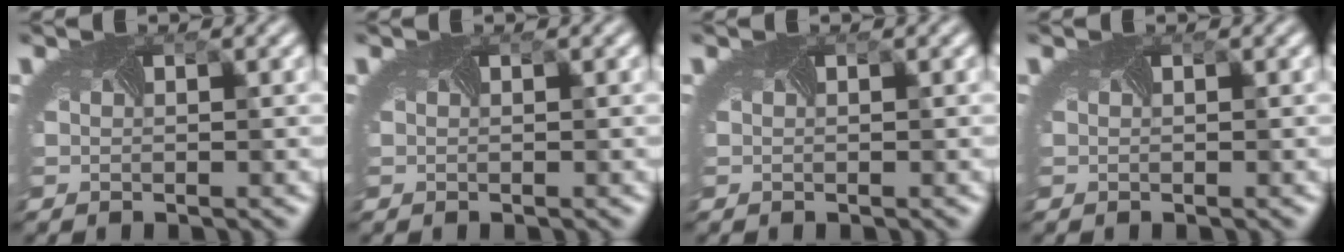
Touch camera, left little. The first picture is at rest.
{"total": 0.0}
{"total": 0.0}
{"total": 0.0}